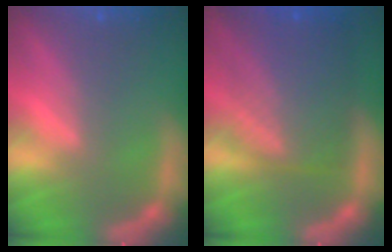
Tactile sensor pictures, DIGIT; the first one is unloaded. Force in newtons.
{"total": 8.6}